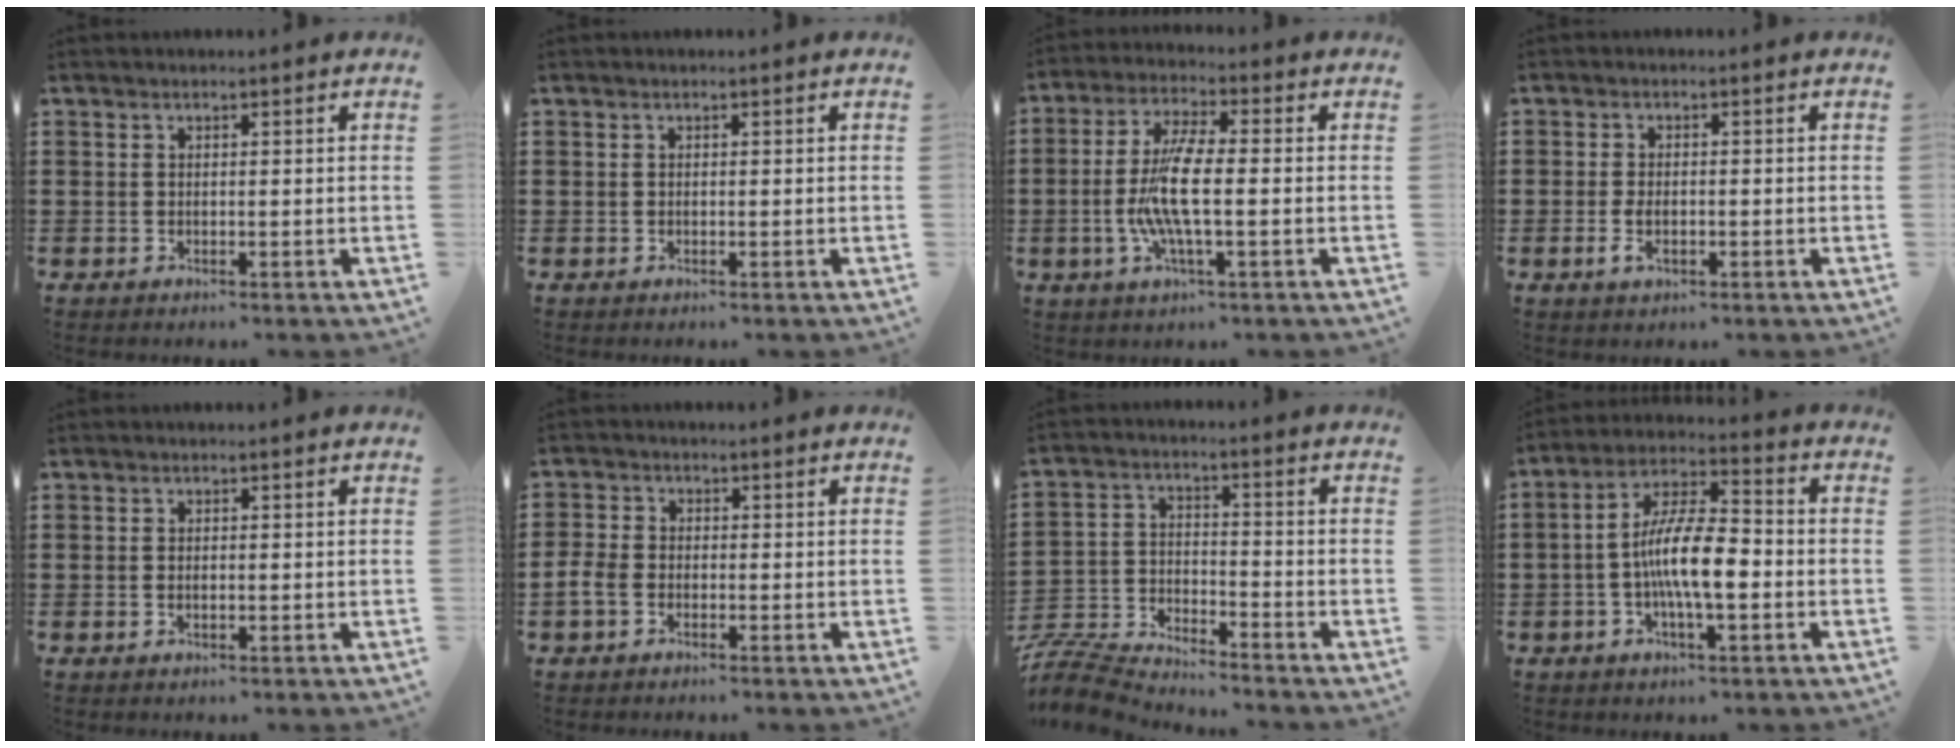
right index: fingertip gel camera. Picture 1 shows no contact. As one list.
[{"total": 0.0}, {"total": 8.6, "force": [-1.2, 2.0, 8.3], "torque": [-0.186, -0.013, -0.031]}, {"total": 2.8, "force": [-0.7, 1.2, 2.4], "torque": [-0.054, -0.006, -0.014]}, {"total": 1.0, "force": [-0.1, 0.3, 0.9], "torque": [-0.019, -0.003, -0.002]}, {"total": 2.9, "force": [-1.3, 1.9, 1.7], "torque": [-0.052, -0.002, -0.031]}, {"total": 7.2, "force": [-7.1, 0.7, 0.8], "torque": [-0.038, 0.007, -0.149]}, {"total": 10.0, "force": [-2.0, 2.9, 9.4], "torque": [-0.184, -0.002, -0.039]}]